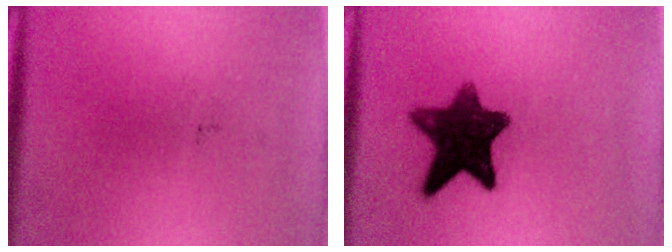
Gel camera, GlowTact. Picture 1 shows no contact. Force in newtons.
{"total": 11.1}